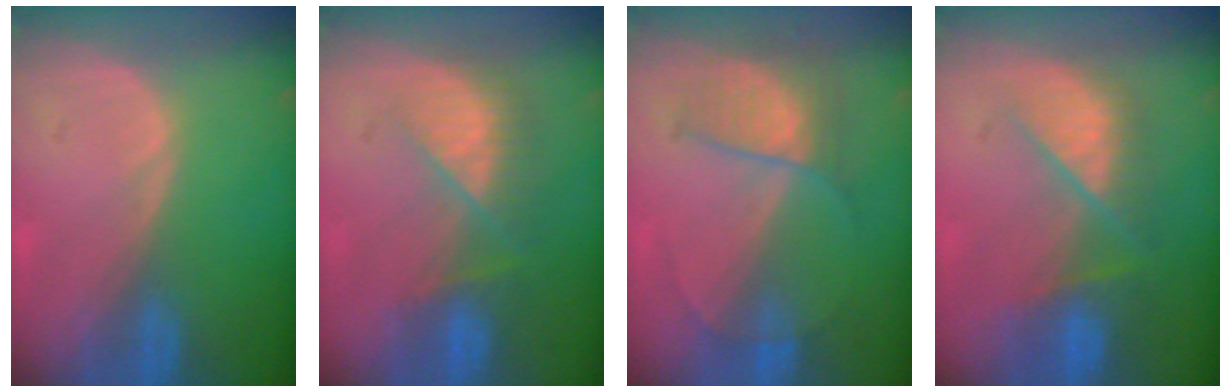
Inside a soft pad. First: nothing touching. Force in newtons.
{"total": 7.5, "press": 6.8, "slide": 3.3}
{"total": 6.3, "press": 5.6, "slide": 2.8}
{"total": 8.7, "press": 7.6, "slide": 4.3}